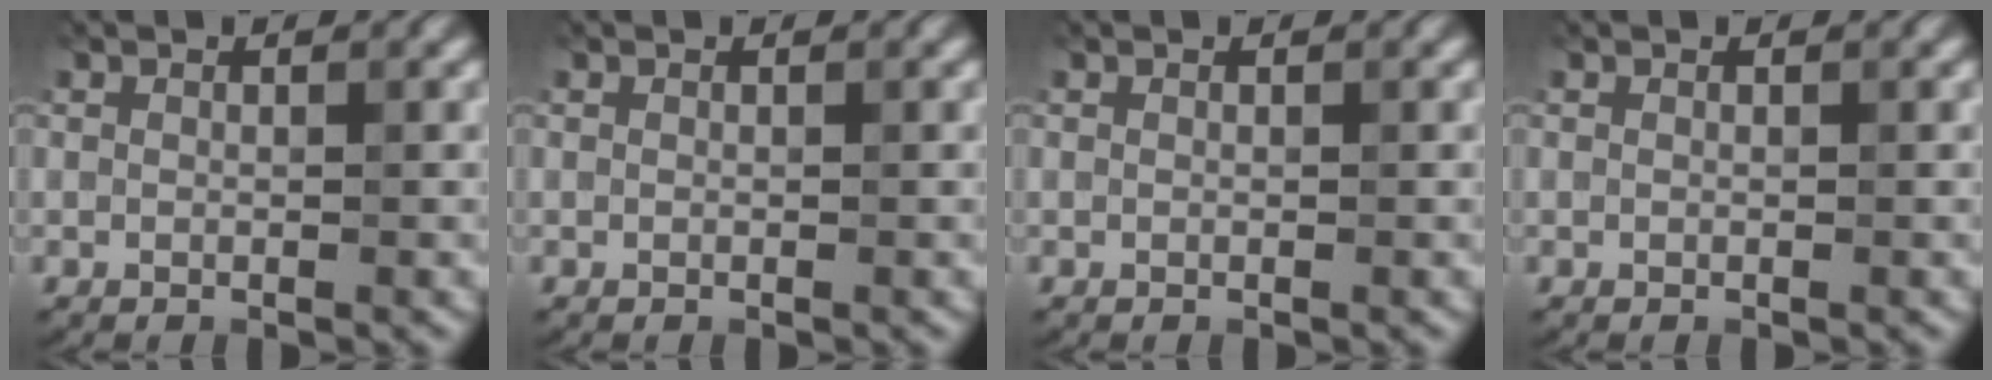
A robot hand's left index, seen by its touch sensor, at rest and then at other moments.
{"total": 0.0}
{"total": 0.0}
{"total": 0.0}